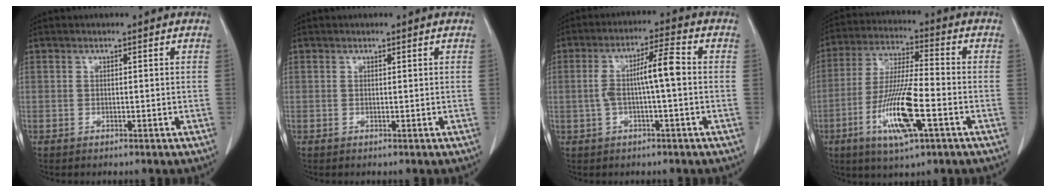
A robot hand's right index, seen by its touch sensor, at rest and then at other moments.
{"total": 0.0}
{"total": 7.2, "force": [-0.1, 0.8, 7.1], "torque": [-0.136, 0.021, -0.003]}
{"total": 13.3, "force": [-4.8, 1.9, 12.3], "torque": [-0.246, -0.015, -0.087]}